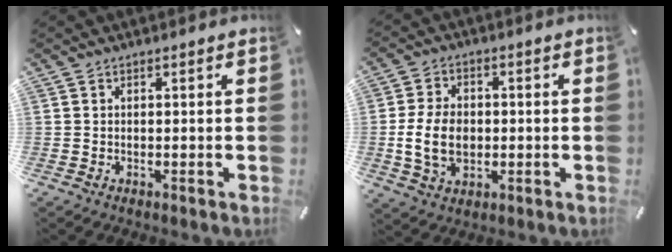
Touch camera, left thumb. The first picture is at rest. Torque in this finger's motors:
{"motor_torque": [0.74, 2.43, 0.66, 0.51, 0.14]}